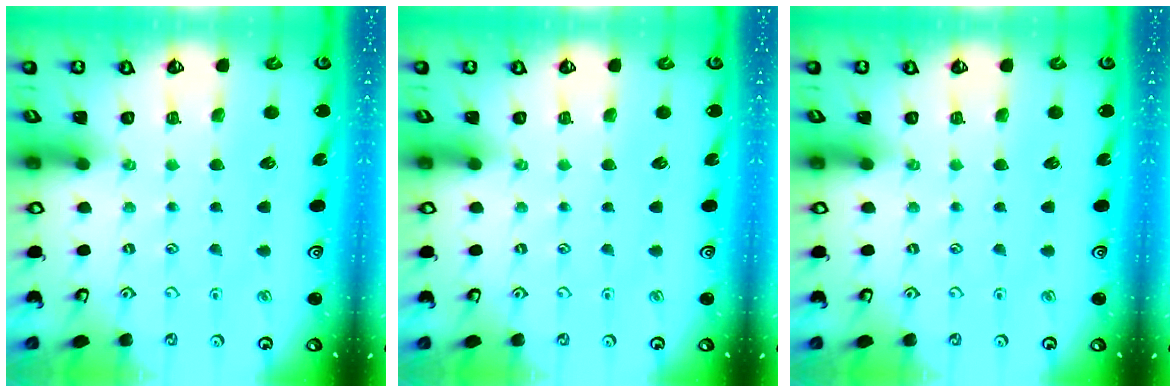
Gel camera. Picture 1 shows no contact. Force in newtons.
{"total": 0.0}
{"total": 0.0}